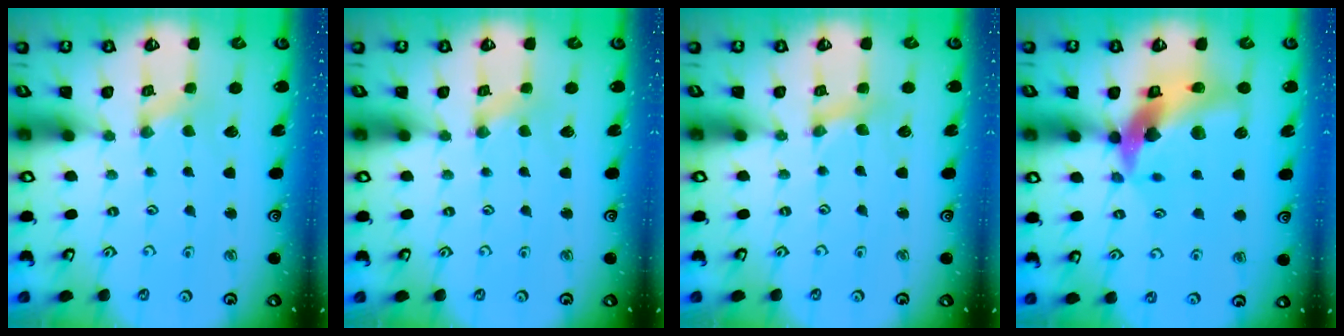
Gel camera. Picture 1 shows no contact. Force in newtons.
{"total": 0.9, "press": 0.9, "slide": 0.3}
{"total": 1.5, "press": 1.4, "slide": 0.2}
{"total": 16.3, "press": 16.1, "slide": 2.4}